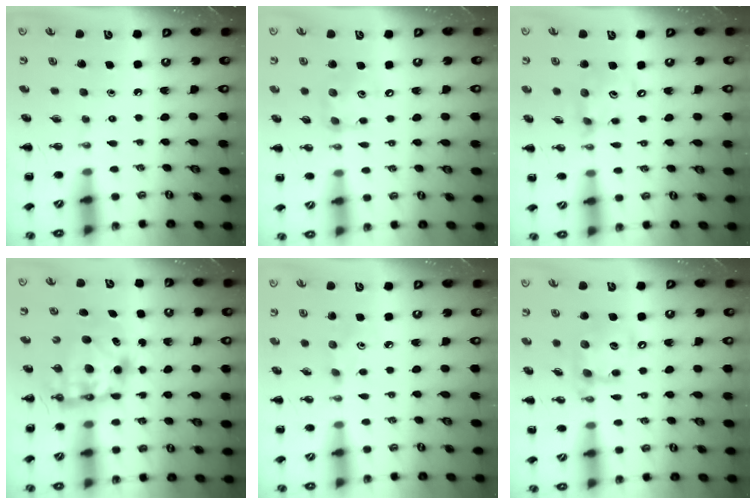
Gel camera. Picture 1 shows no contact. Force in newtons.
{"total": 7.9, "press": 7.9, "slide": 1.0}
{"total": 10.1, "press": 9.9, "slide": 1.9}
{"total": 8.2, "press": 8.0, "slide": 1.8}
{"total": 2.6, "press": 2.5, "slide": 0.8}
{"total": 14.6, "press": 14.4, "slide": 2.5}